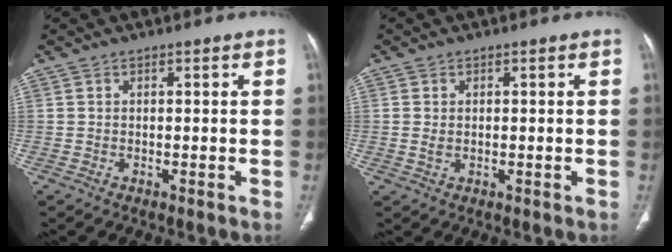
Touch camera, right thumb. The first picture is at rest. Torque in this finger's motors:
{"motor_torque": [-0.05, -0.06, -0.36, -0.05, -0.05]}